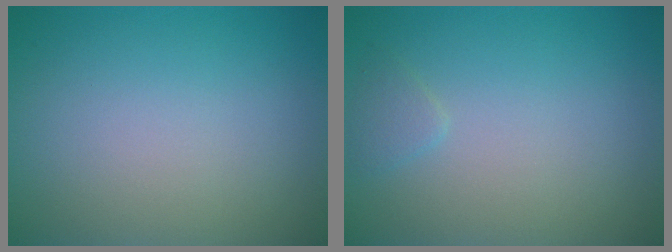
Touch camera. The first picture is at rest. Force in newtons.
{"total": 0.9, "press": 0.9, "slide": 0.1}